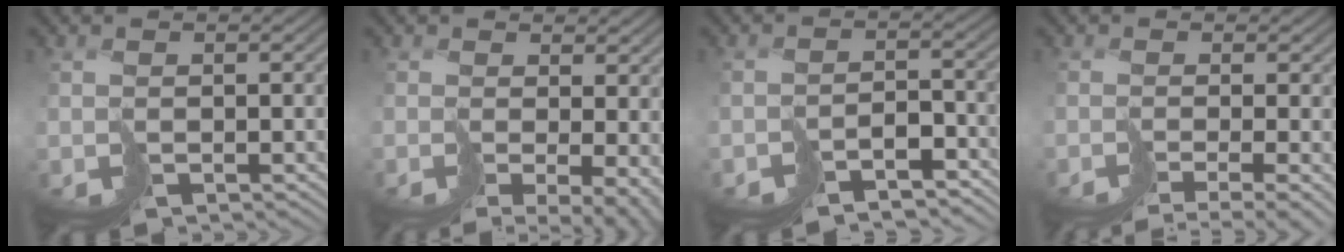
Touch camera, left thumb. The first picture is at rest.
{"total": 8.2, "force": [-2.3, 3.1, 7.2], "torque": [-0.124, -0.037, -0.004]}
{"total": 5.0, "force": [-4.7, 1.3, 1.0], "torque": [-0.003, -0.012, -0.075]}
{"total": 6.0, "force": [-4.3, 0.7, 4.1], "torque": [-0.058, -0.019, -0.038]}